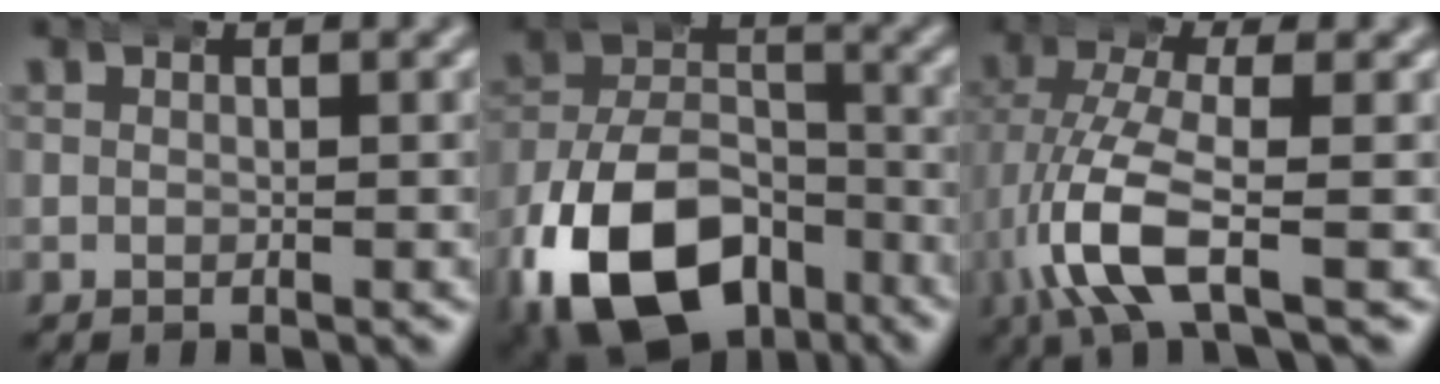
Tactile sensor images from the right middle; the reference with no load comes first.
{"total": 13.6, "force": [-6.5, 8.9, 8.0], "torque": [-0.157, -0.053, -0.087]}
{"total": 6.2, "force": [-1.0, 2.2, 5.7], "torque": [-0.143, -0.022, -0.005]}